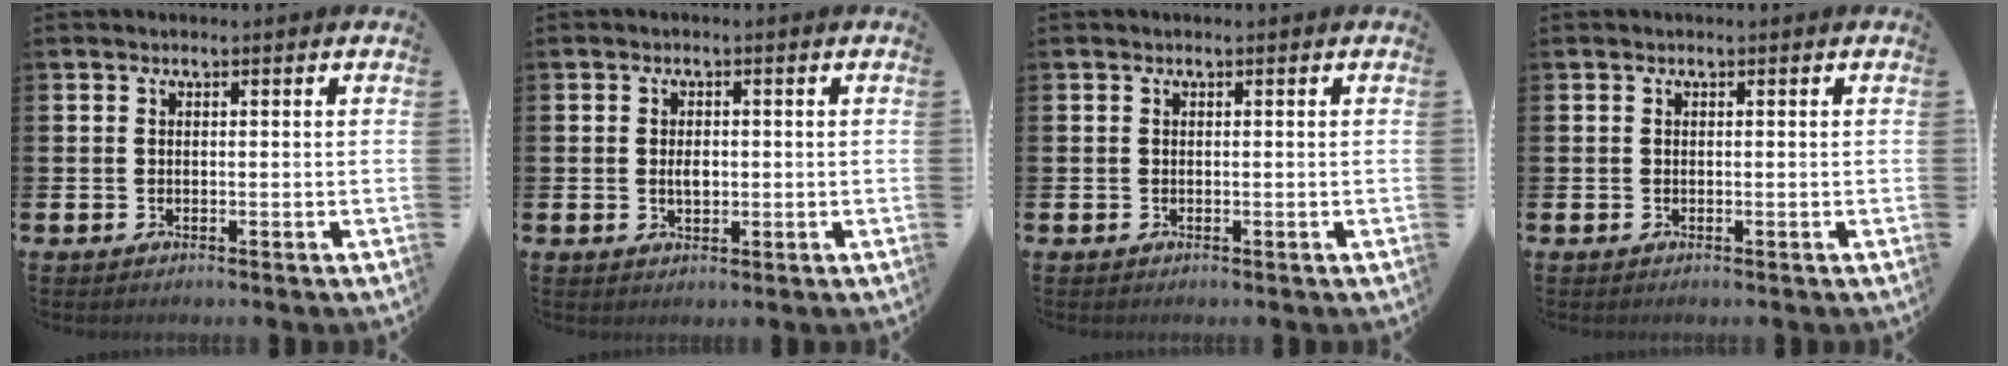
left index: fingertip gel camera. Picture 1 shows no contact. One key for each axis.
{"total": 2.1, "fx": 0.1, "fy": 1.3, "fz": 1.6, "tx": -0.021, "ty": 0.001, "tz": -0.002}
{"total": 0.0}
{"total": 0.0}